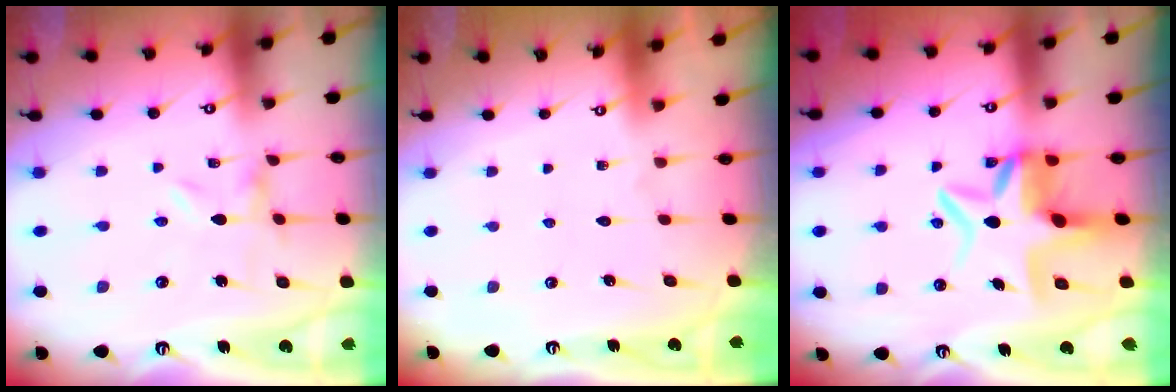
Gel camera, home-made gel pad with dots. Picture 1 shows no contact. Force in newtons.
{"total": 1.8, "press": 1.8, "slide": 0.1}
{"total": 9.8, "press": 9.3, "slide": 3.2}